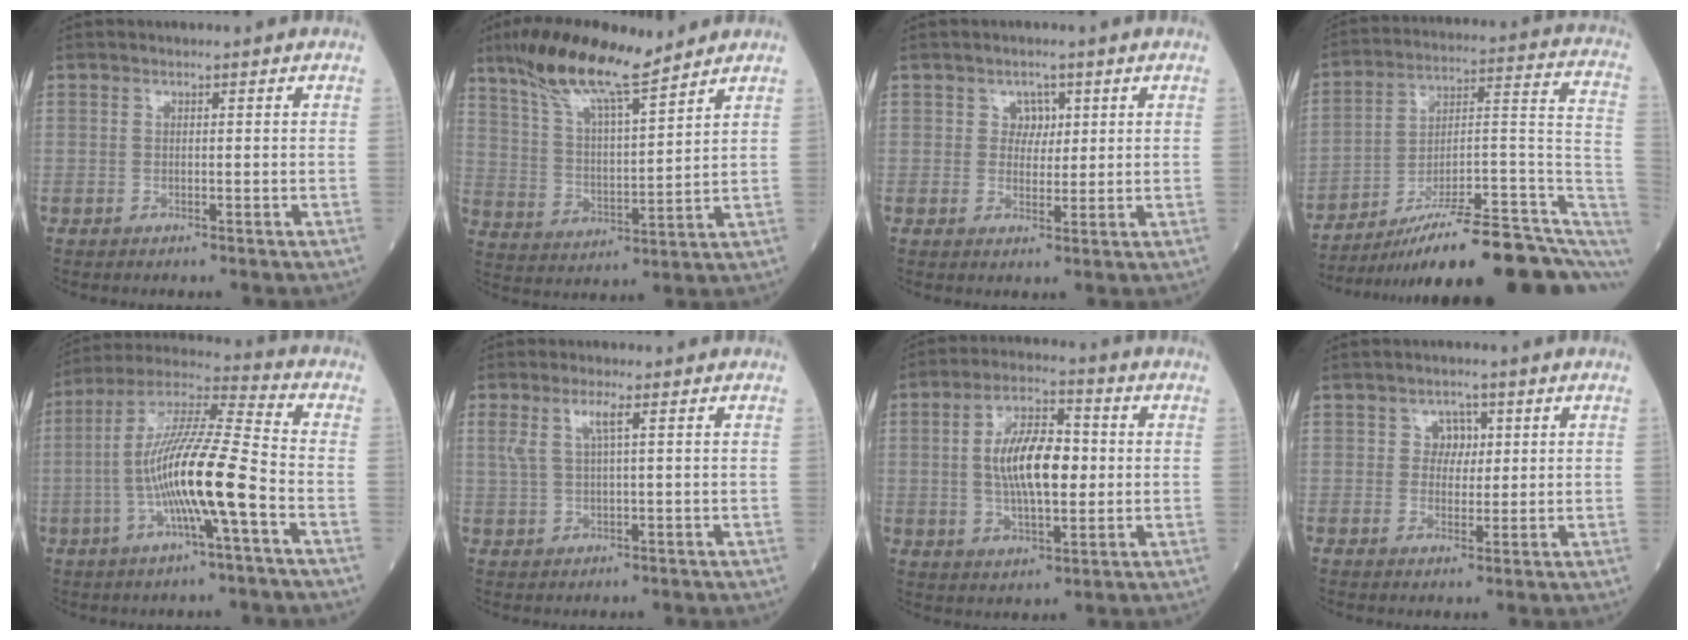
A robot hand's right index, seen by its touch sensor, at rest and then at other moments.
{"total": 14.3, "force": [11.0, 2.0, 8.8], "torque": [-0.169, 0.006, 0.203]}
{"total": 2.6, "force": [1.0, 2.1, 1.1], "torque": [-0.008, 0.001, 0.013]}
{"total": 24.3, "force": [-16.1, 4.2, 17.8], "torque": [-0.187, 0.028, -0.243]}
{"total": 15.1, "force": [-3.8, 0.7, 14.5], "torque": [-0.278, 0.007, -0.075]}
{"total": 3.4, "force": [1.4, 0.3, 3.1], "torque": [-0.071, 0.013, 0.033]}
{"total": 11.4, "force": [0.6, 4.1, 10.6], "torque": [-0.198, 0.013, 0.010]}
{"total": 2.9, "force": [0.9, 2.4, 1.4], "torque": [-0.011, 0.001, 0.011]}